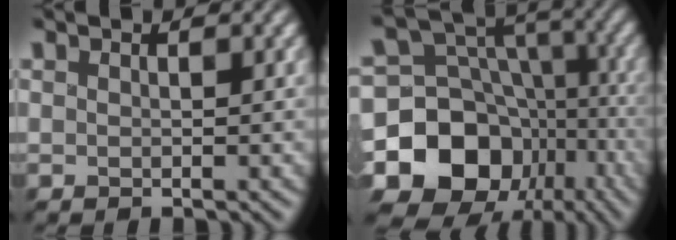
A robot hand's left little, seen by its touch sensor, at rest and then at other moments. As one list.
[{"total": 15.4, "force": [-7.3, 11.7, 6.9], "torque": [-0.130, 0.019, -0.129]}]